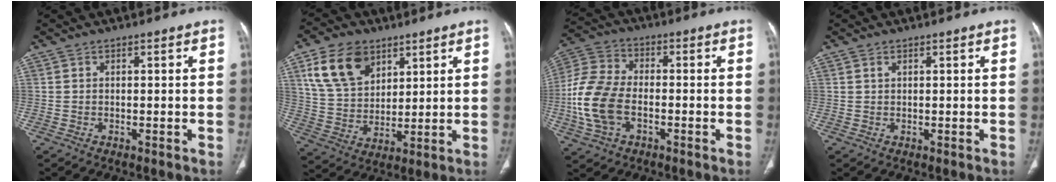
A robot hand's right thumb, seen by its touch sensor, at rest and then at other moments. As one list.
[{"total": 13.2, "force": [6.9, 8.6, 7.2], "torque": [-0.113, -0.022, 0.143]}, {"total": 13.5, "force": [-3.0, 8.5, 10.1], "torque": [-0.222, 0.021, -0.061]}, {"total": 0.5, "force": [0.4, 0.2, 0.3], "torque": [-0.007, 0.002, 0.009]}]